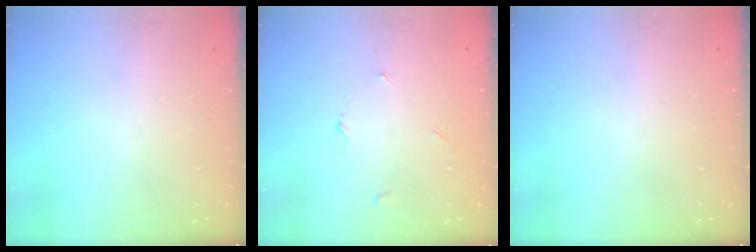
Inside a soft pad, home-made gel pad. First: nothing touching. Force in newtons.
{"total": 2.8, "press": 2.8, "slide": 0.3}
{"total": 0.0}